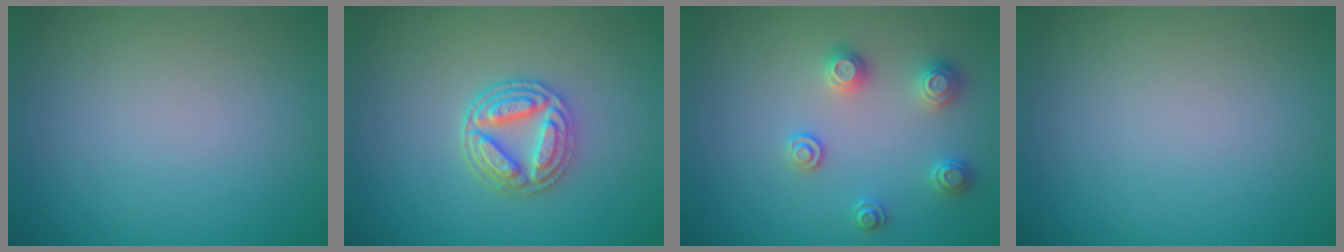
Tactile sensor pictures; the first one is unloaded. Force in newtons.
{"total": 4.1, "press": 3.5, "slide": 2.1}
{"total": 2.6, "press": 2.6, "slide": 0.1}
{"total": 0.0}